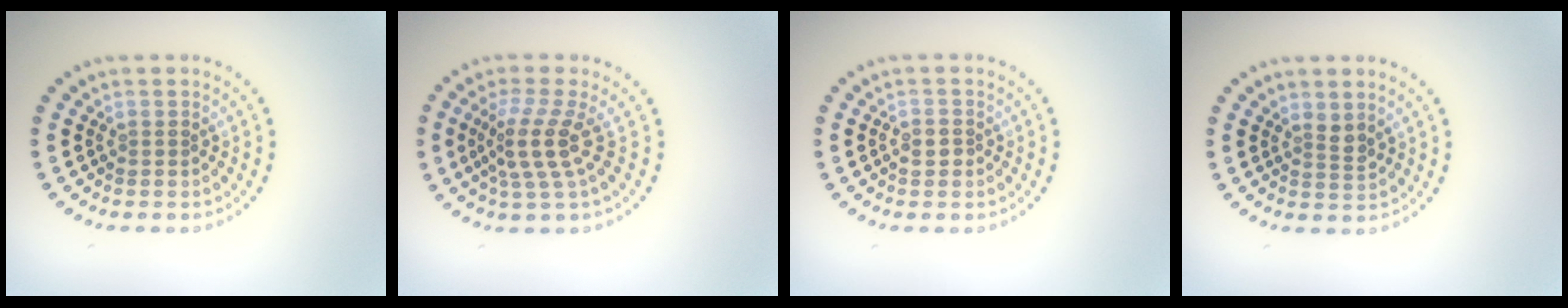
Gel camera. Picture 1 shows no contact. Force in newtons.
{"total": 3.6, "press": 2.6, "slide": 2.5}
{"total": 1.0, "press": 1.0, "slide": 0.1}
{"total": 1.3, "press": 1.0, "slide": 0.7}